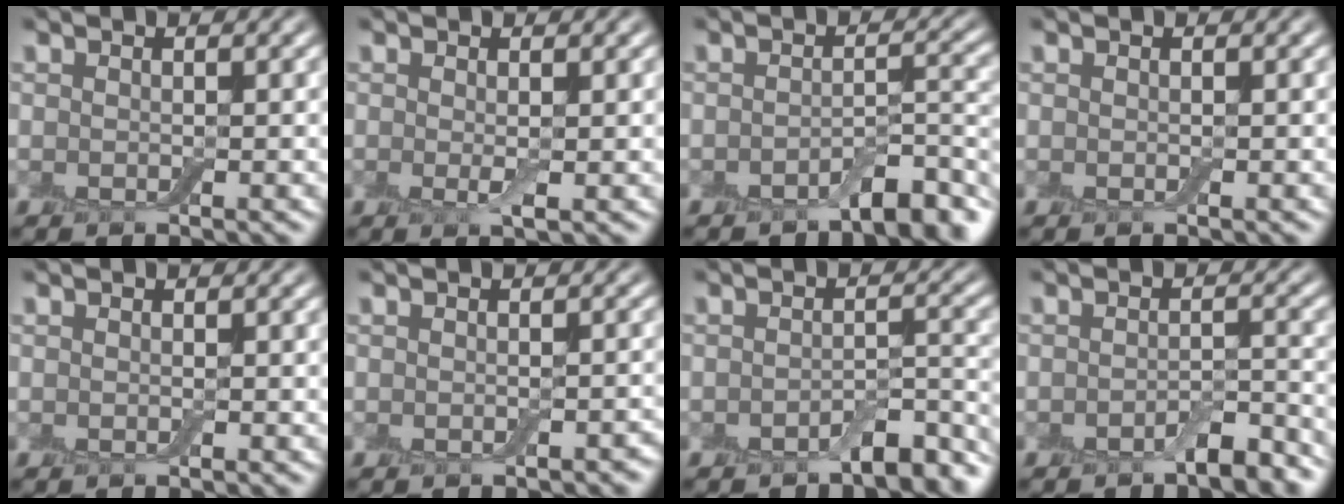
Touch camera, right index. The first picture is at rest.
{"total": 1.1, "force": [0.0, 0.3, 1.1], "torque": [-0.022, -0.004, -0.002]}
{"total": 4.1, "force": [-3.1, 1.3, 2.4], "torque": [-0.030, 0.006, -0.047]}
{"total": 0.0}
{"total": 0.0}
{"total": 1.2, "force": [-0.8, 0.5, 0.6], "torque": [-0.011, -0.001, -0.010]}
{"total": 3.8, "force": [-2.9, 1.4, 2.1], "torque": [-0.025, 0.003, -0.044]}
{"total": 3.1, "force": [-2.2, 1.0, 1.9], "torque": [-0.030, 0.004, -0.036]}